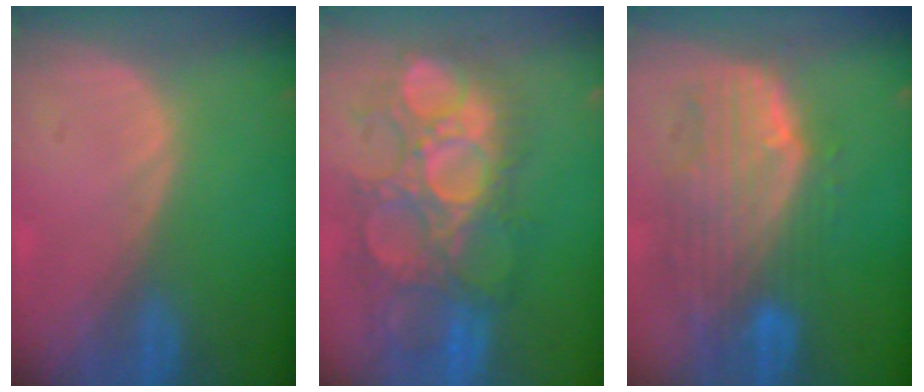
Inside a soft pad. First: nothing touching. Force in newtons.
{"total": 11.8, "press": 11.2, "slide": 3.7}
{"total": 10.5, "press": 9.0, "slide": 5.4}